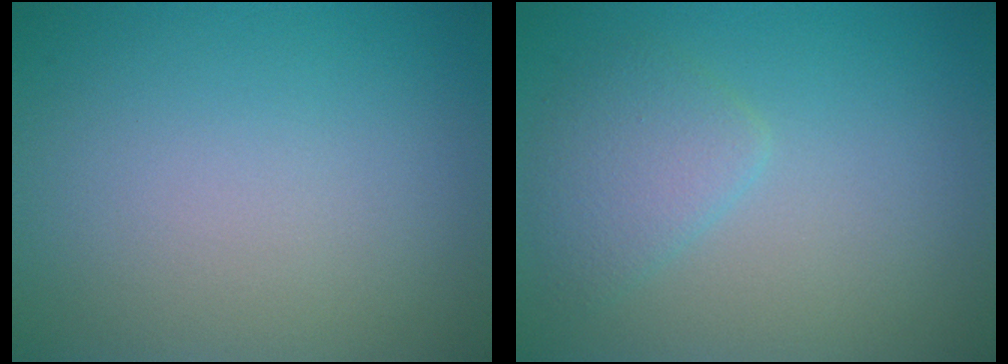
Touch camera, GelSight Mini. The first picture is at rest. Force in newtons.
{"total": 2.5, "press": 2.5, "slide": 0.1}